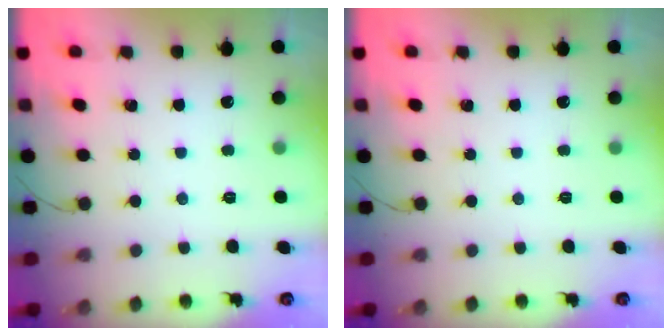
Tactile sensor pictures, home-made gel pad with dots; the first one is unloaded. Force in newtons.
{"total": 0.0}